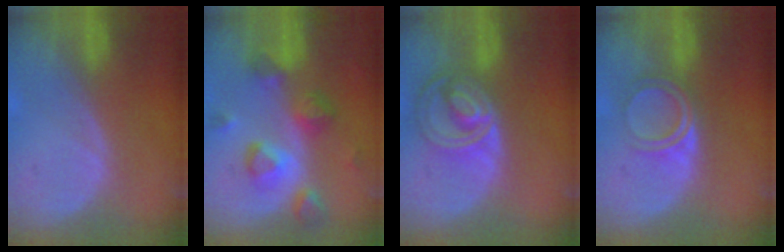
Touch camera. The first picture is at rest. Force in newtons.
{"total": 8.6, "press": 7.9, "slide": 3.3}
{"total": 8.5, "press": 7.3, "slide": 4.4}
{"total": 4.9, "press": 4.3, "slide": 2.4}